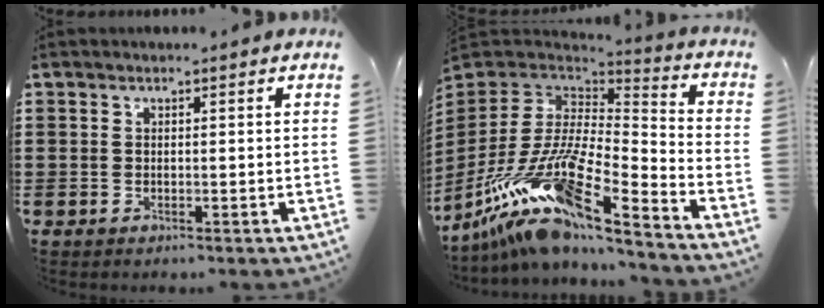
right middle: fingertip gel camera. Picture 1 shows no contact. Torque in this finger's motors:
{"motor_torque": [2.14, 0.00, 1.05, 0.21]}